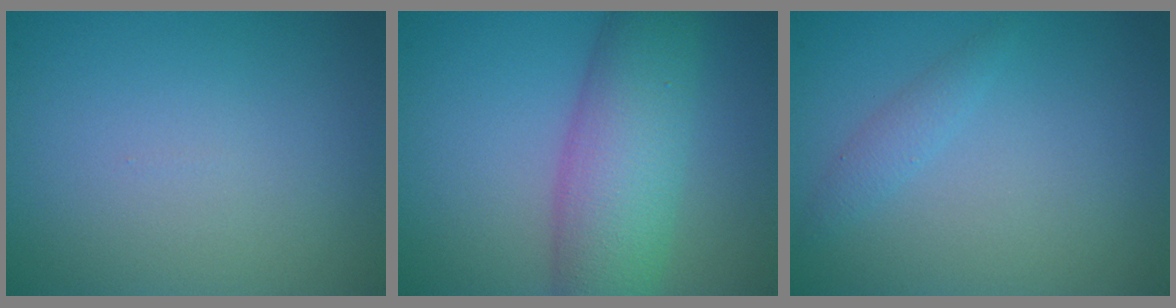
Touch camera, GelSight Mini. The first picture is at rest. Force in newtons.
{"total": 7.1, "press": 7.1, "slide": 0.3}
{"total": 1.2, "press": 1.2, "slide": 0.0}